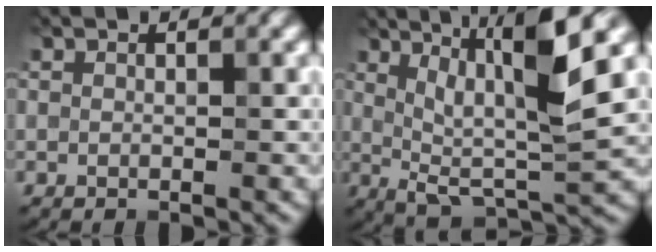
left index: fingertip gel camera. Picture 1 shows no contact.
{"total": 10.1, "force": [3.0, 2.3, 9.3], "torque": [-0.148, 0.007, 0.055]}